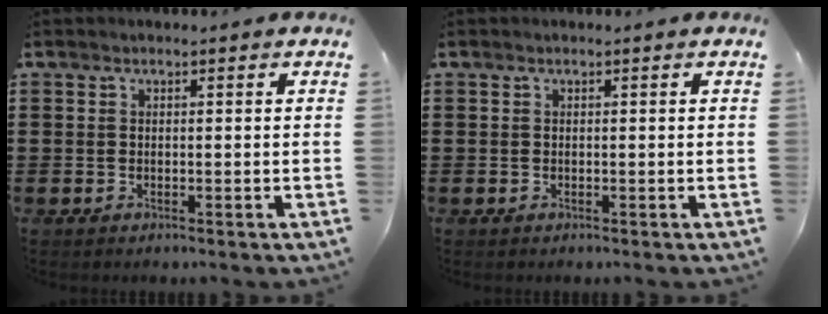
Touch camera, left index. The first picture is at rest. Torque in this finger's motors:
{"motor_torque": [-0.16, 0.07, 0.00, 0.00]}